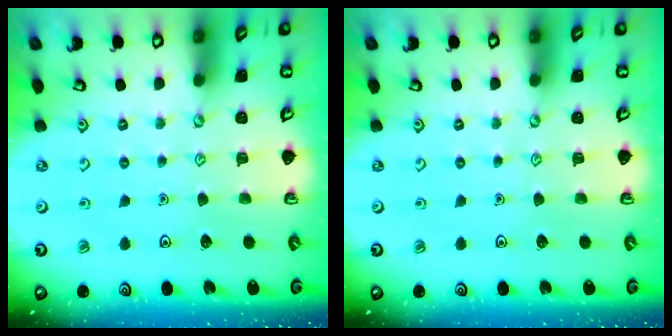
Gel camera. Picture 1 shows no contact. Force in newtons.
{"total": 0.0}